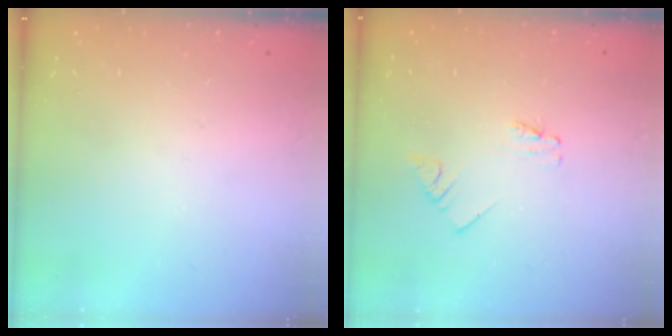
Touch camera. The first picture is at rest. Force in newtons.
{"total": 1.1, "press": 1.1, "slide": 0.0}